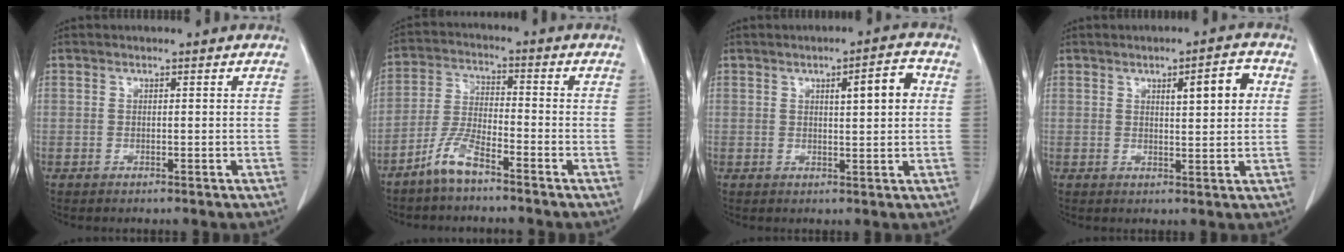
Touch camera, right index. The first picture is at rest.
{"total": 6.1, "force": [-4.6, 1.1, 3.8], "torque": [-0.091, -0.006, -0.096]}
{"total": 5.3, "force": [1.4, 0.9, 5.0], "torque": [-0.073, 0.006, 0.020]}
{"total": 5.6, "force": [1.8, 1.1, 5.1], "torque": [-0.076, 0.006, 0.026]}